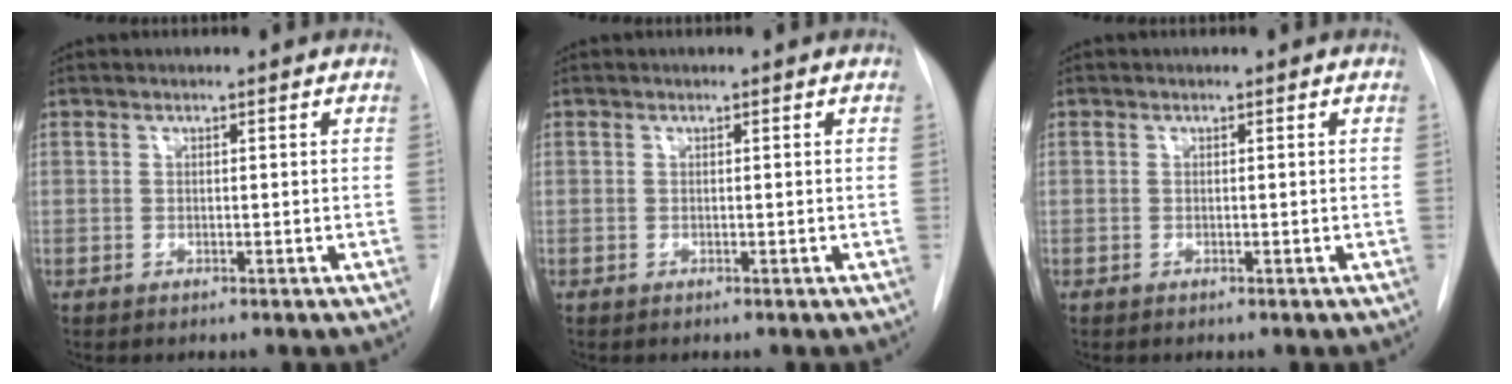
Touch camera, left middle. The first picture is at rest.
{"total": 0.0}
{"total": 0.0}